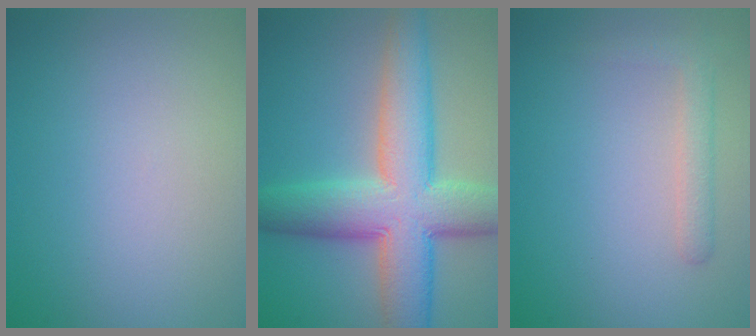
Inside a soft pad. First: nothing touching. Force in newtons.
{"total": 10.3, "press": 10.3, "slide": 0.3}
{"total": 1.9, "press": 1.9, "slide": 0.1}